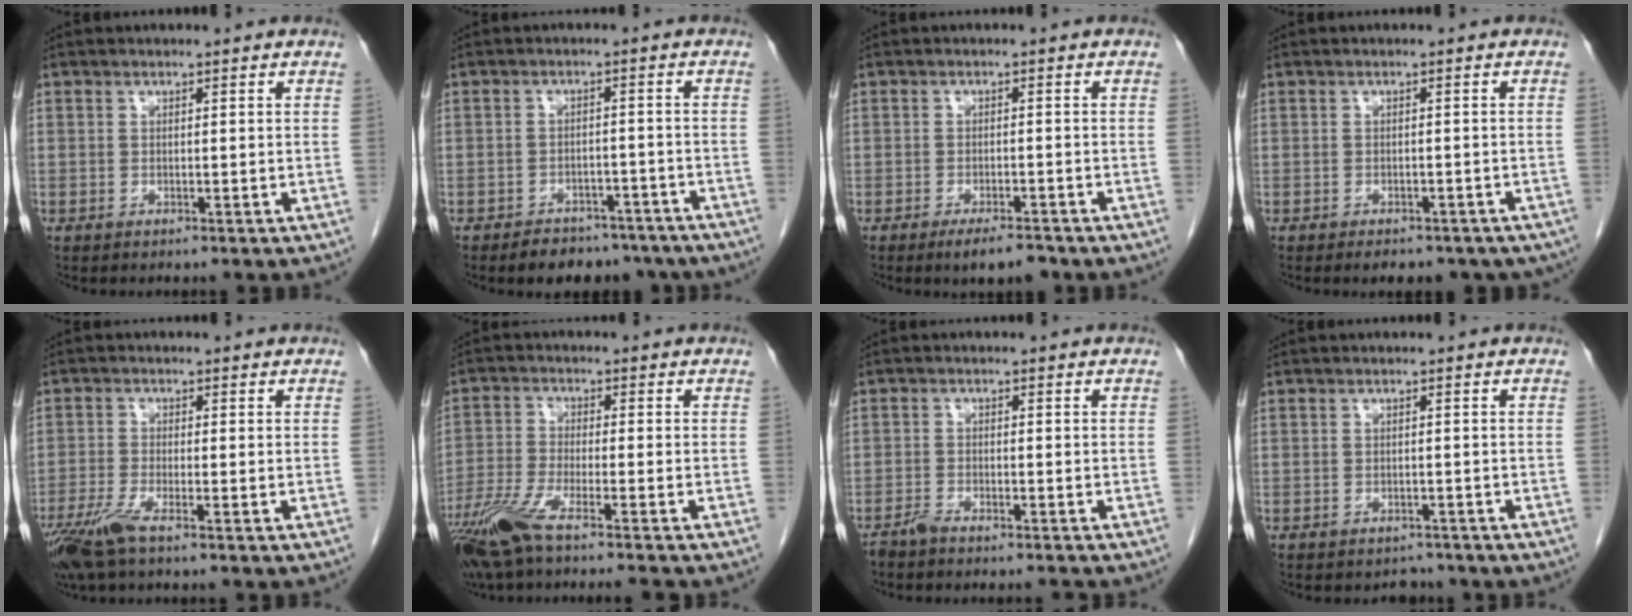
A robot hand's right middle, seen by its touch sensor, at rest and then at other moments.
{"total": 9.0, "force": [-7.4, 4.4, 2.8], "torque": [-0.023, 0.009, -0.089]}
{"total": 4.2, "force": [-3.1, 1.0, 2.7], "torque": [-0.042, -0.003, -0.047]}
{"total": 9.2, "force": [-7.2, 4.5, 3.8], "torque": [-0.044, -0.003, -0.076]}
{"total": 5.2, "force": [-3.5, 0.4, 3.8], "torque": [-0.080, -0.015, -0.071]}
{"total": 10.3, "force": [-7.9, -0.3, 6.6], "torque": [-0.123, -0.030, -0.140]}
{"total": 3.1, "force": [-2.9, -0.1, 0.9], "torque": [-0.014, -0.005, -0.050]}
{"total": 1.9, "force": [-1.6, 0.9, -0.3], "torque": [0.001, 0.000, -0.022]}